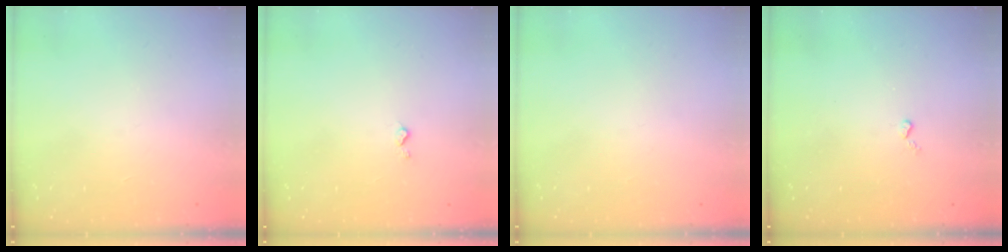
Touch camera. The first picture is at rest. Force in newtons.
{"total": 2.8, "press": 2.7, "slide": 0.4}
{"total": 0.0}
{"total": 2.6, "press": 2.6, "slide": 0.5}